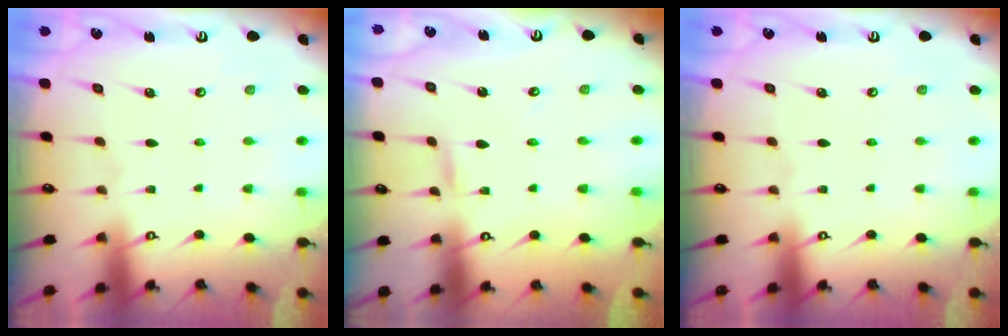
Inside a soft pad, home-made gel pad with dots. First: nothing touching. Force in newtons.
{"total": 2.5, "press": 2.5, "slide": 0.2}
{"total": 0.0}